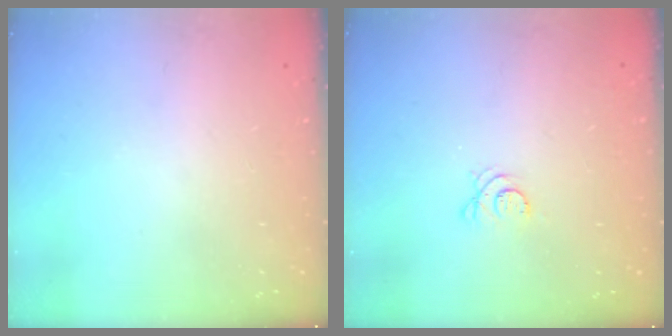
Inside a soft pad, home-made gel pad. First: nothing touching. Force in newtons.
{"total": 3.5, "press": 3.4, "slide": 0.7}